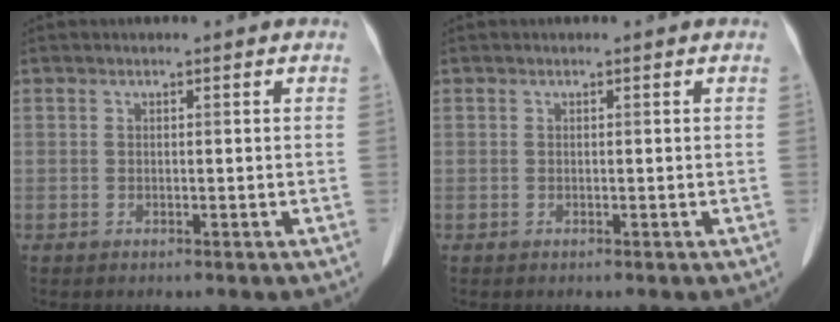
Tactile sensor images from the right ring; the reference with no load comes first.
{"total": 0.0}